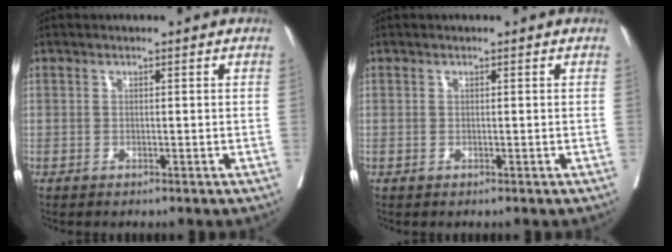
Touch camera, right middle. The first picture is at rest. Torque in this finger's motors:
{"motor_torque": [-0.27, 0.14, 0.11, 0.01]}